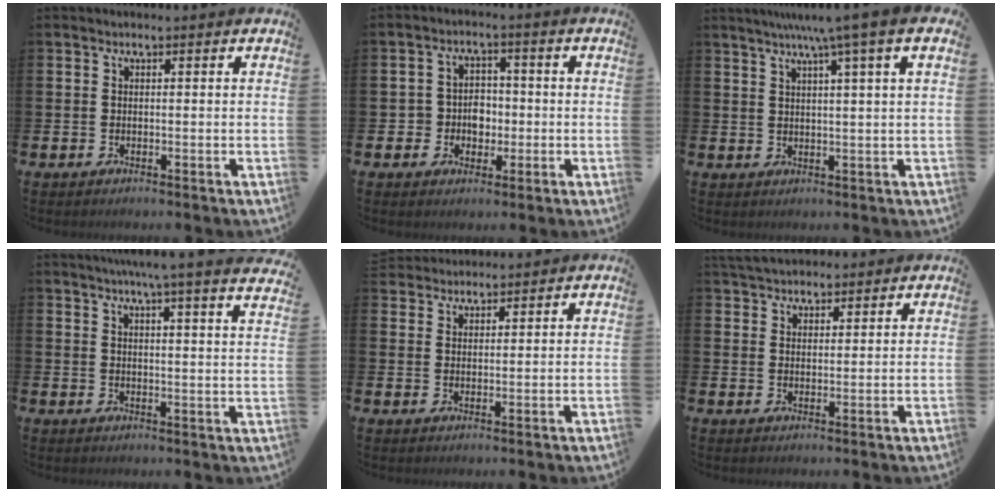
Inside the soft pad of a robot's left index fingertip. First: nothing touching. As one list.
[{"total": 3.7, "force": [-0.7, 3.5, 1.1], "torque": [-0.027, 0.005, -0.021]}, {"total": 5.3, "force": [3.7, -0.7, 3.7], "torque": [-0.072, -0.009, 0.058]}, {"total": 5.9, "force": [5.4, -1.0, 2.3], "torque": [-0.051, -0.029, 0.090]}, {"total": 2.9, "force": [2.8, 0.4, -0.4], "torque": [-0.001, -0.012, 0.053]}, {"total": 4.7, "force": [4.4, 0.8, 1.5], "torque": [-0.040, -0.007, 0.083]}]